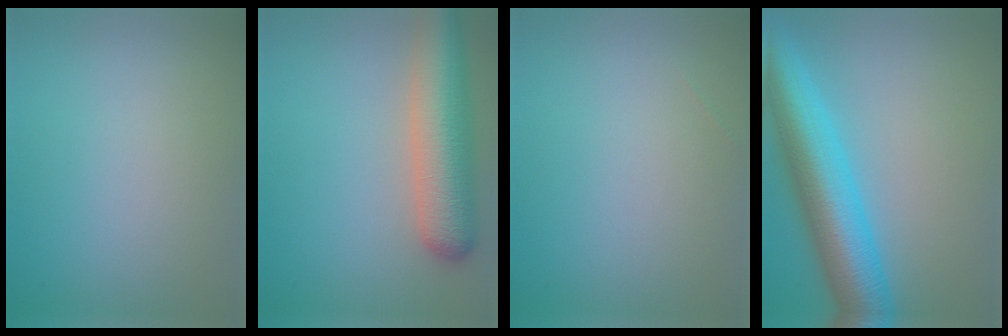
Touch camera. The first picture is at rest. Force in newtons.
{"total": 7.5, "press": 7.5, "slide": 0.6}
{"total": 0.0}
{"total": 9.7, "press": 9.7, "slide": 0.3}